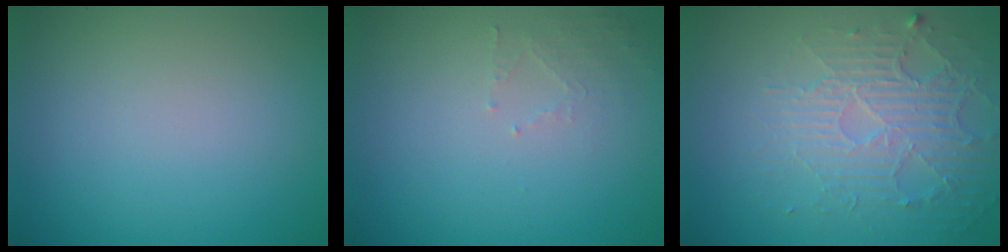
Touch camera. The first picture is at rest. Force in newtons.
{"total": 1.4, "press": 1.3, "slide": 0.3}
{"total": 4.1, "press": 3.4, "slide": 2.3}